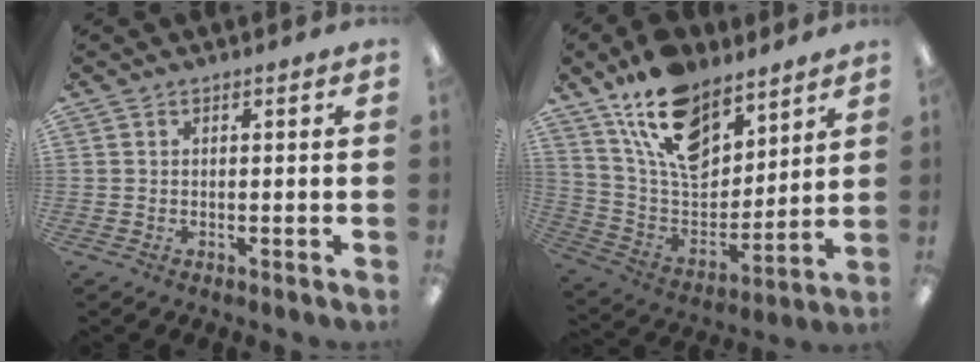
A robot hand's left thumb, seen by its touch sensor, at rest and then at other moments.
{"total": 18.1, "force": [12.2, 9.8, 9.1], "torque": [-0.169, -0.065, 0.226]}